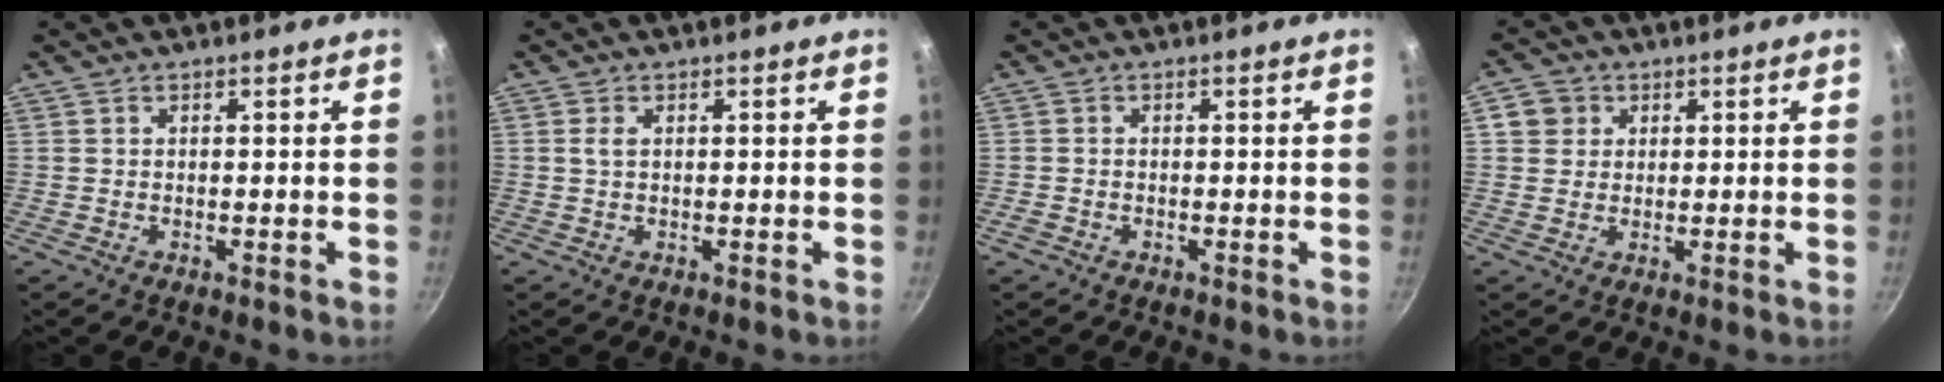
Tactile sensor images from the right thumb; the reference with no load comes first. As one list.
[{"total": 1.4, "force": [0.4, 0.7, 1.2], "torque": [-0.023, 0.002, 0.007]}, {"total": 1.1, "force": [-0.8, 0.7, 0.4], "torque": [-0.015, 0.003, -0.016]}, {"total": 4.1, "force": [1.2, 3.8, 1.1], "torque": [0.009, 0.007, 0.017]}]